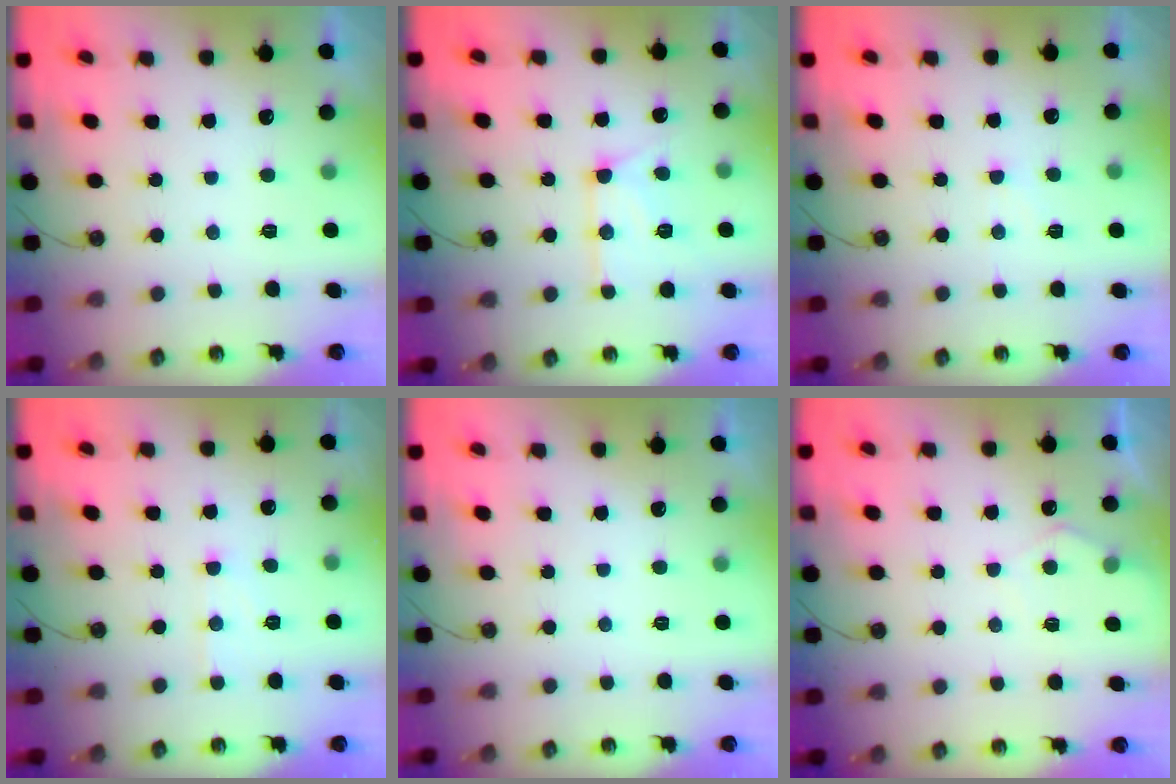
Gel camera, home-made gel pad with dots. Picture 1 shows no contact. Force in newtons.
{"total": 13.6, "press": 13.5, "slide": 1.2}
{"total": 3.2, "press": 3.2, "slide": 0.5}
{"total": 6.6, "press": 6.6, "slide": 0.6}
{"total": 0.0}
{"total": 4.9, "press": 4.9, "slide": 0.6}